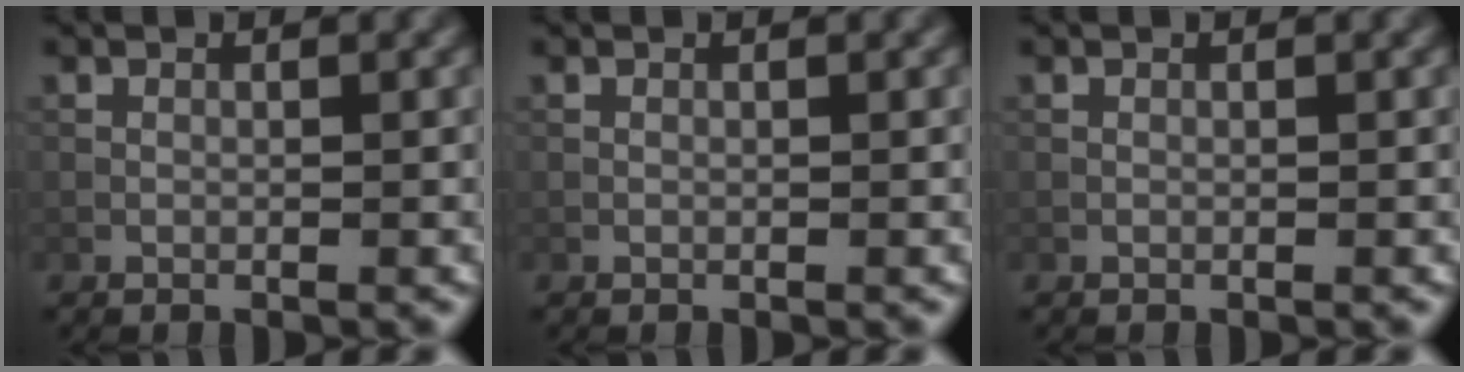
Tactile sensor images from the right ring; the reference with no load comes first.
{"total": 0.0}
{"total": 0.0}